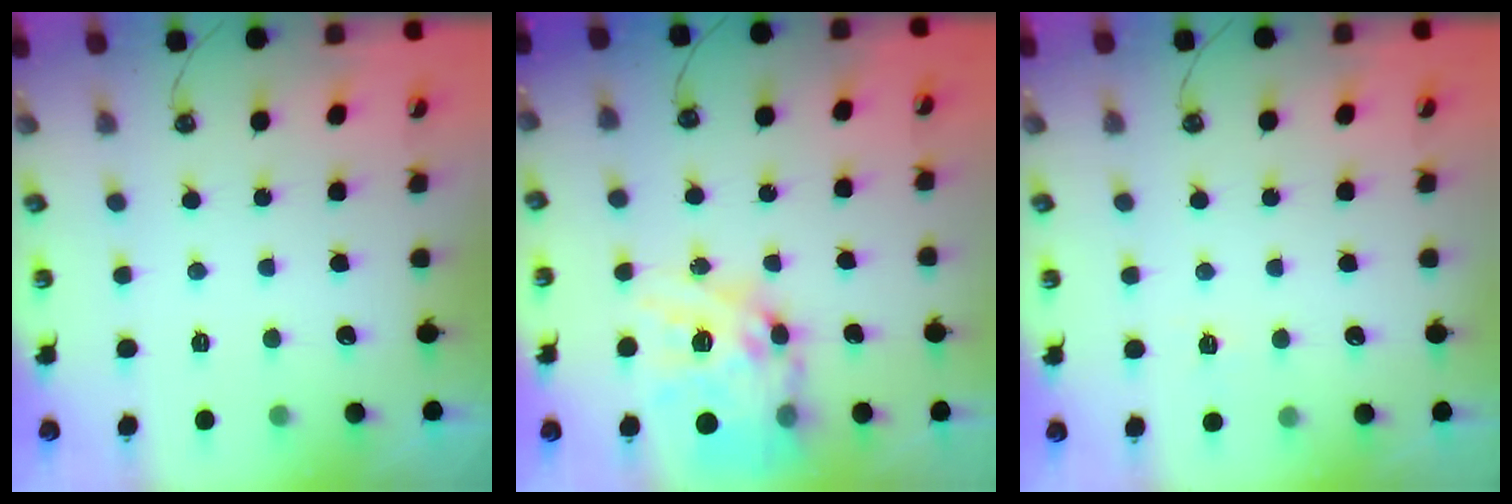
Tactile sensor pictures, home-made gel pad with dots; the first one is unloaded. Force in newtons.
{"total": 19.6, "press": 19.5, "slide": 1.8}
{"total": 2.7, "press": 2.7, "slide": 0.3}